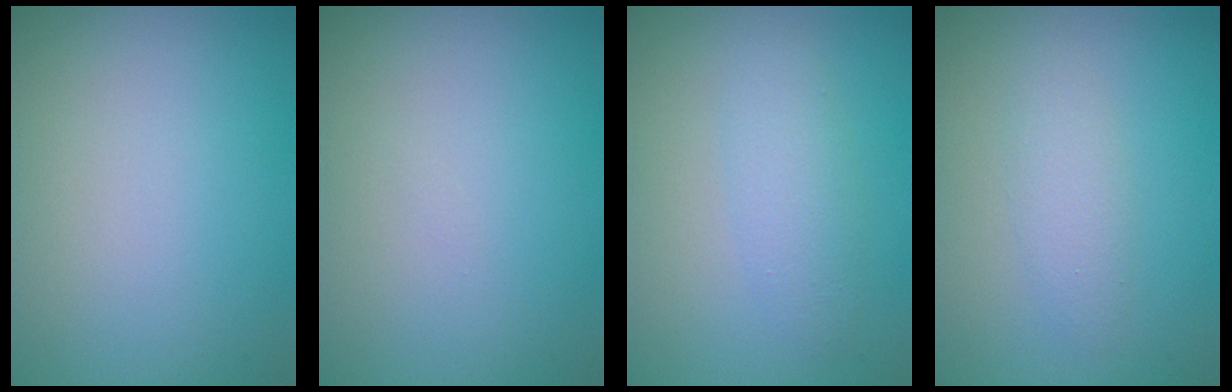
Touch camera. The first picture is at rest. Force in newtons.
{"total": 0.0}
{"total": 2.2, "press": 2.2, "slide": 0.1}
{"total": 1.8, "press": 1.8, "slide": 0.1}